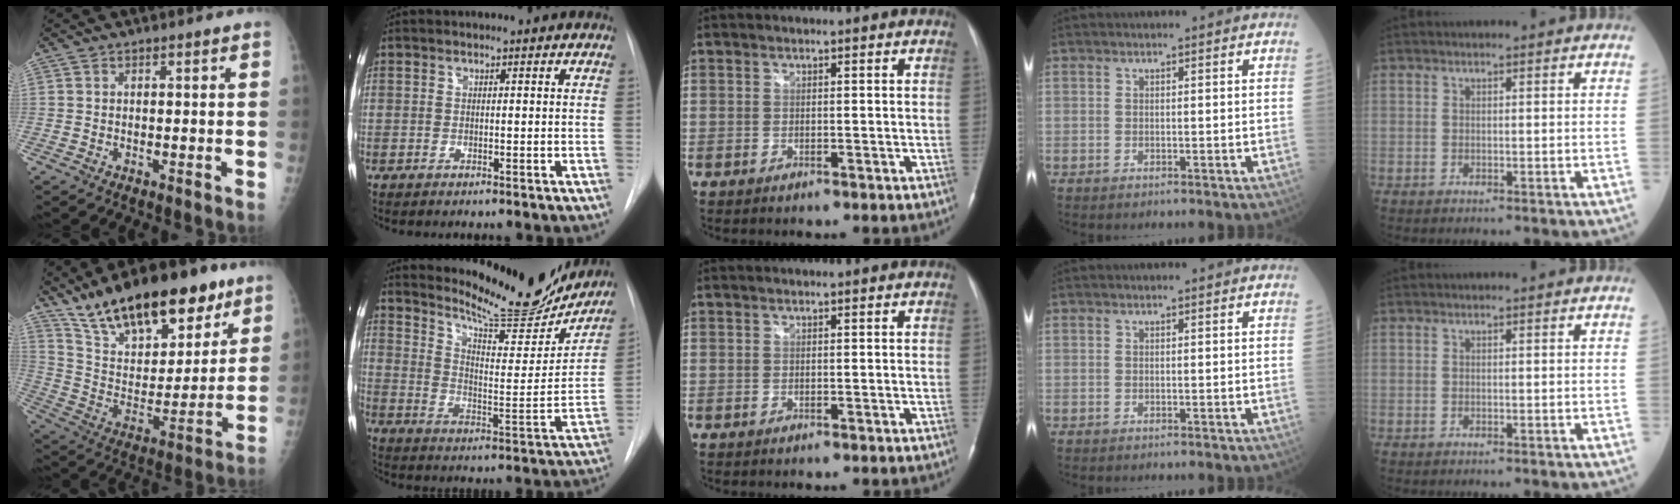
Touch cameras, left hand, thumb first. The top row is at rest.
{"thumb": {"total": 25.2, "force": [17.1, 10.8, 15.0], "torque": [-0.204, -0.051, 0.284]}, "index": {"total": 19.3, "force": [17.9, 2.6, 6.8], "torque": [-0.106, -0.053, 0.248]}}